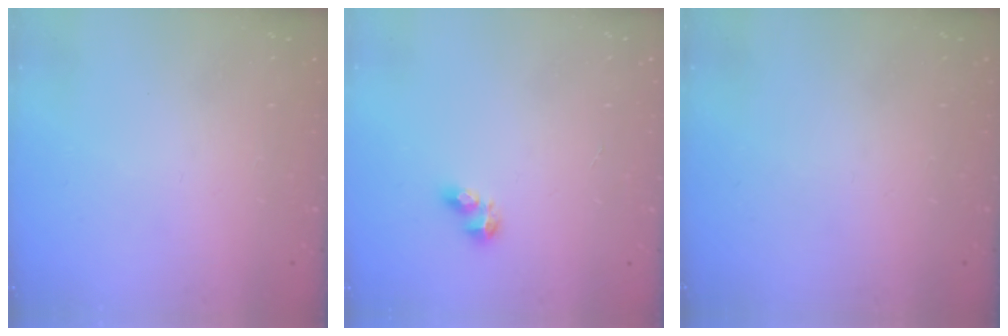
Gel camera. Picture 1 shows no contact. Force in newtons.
{"total": 3.5, "press": 3.5, "slide": 0.5}
{"total": 0.0}